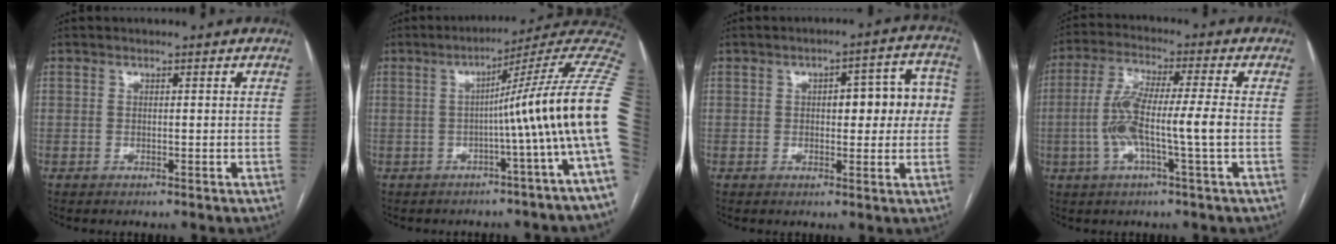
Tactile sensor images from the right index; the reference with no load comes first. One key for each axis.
{"total": 15.2, "fx": -1.1, "fy": -2.5, "fz": 14.9, "tx": -0.170, "ty": 0.025, "tz": -0.030}
{"total": 8.4, "fx": 0.9, "fy": 1.8, "fz": 8.1, "tx": -0.106, "ty": 0.023, "tz": 0.011}
{"total": 9.7, "fx": -1.8, "fy": 0.1, "fz": 9.5, "tx": -0.193, "ty": 0.013, "tz": -0.039}